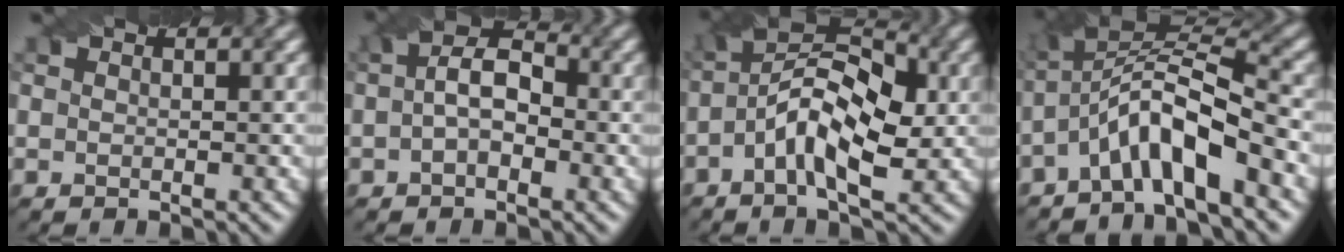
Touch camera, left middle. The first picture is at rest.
{"total": 4.1, "force": [-0.1, 2.3, 3.3], "torque": [-0.055, 0.009, -0.011]}
{"total": 7.9, "force": [-1.0, 3.7, 6.9], "torque": [-0.125, 0.022, -0.025]}
{"total": 7.2, "force": [-3.2, 1.8, 6.1], "torque": [-0.107, 0.018, -0.070]}